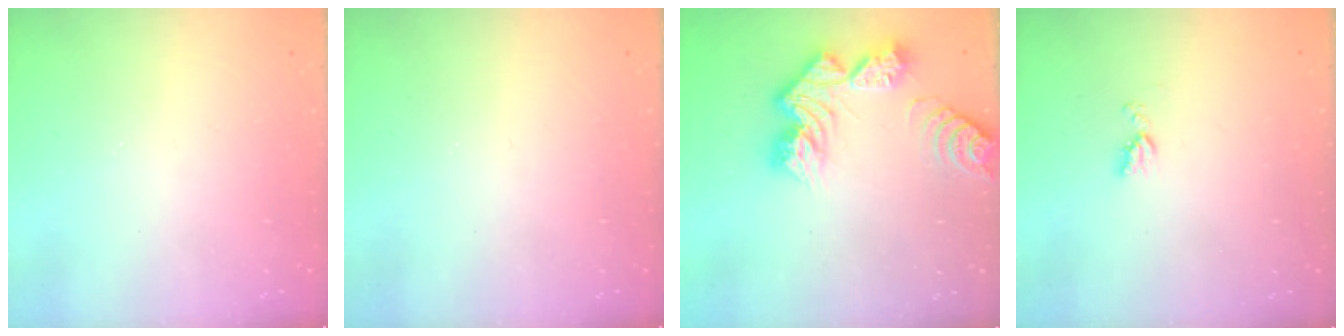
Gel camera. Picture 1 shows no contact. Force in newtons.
{"total": 0.0}
{"total": 13.0, "press": 13.0, "slide": 1.1}
{"total": 4.5, "press": 4.5, "slide": 0.6}